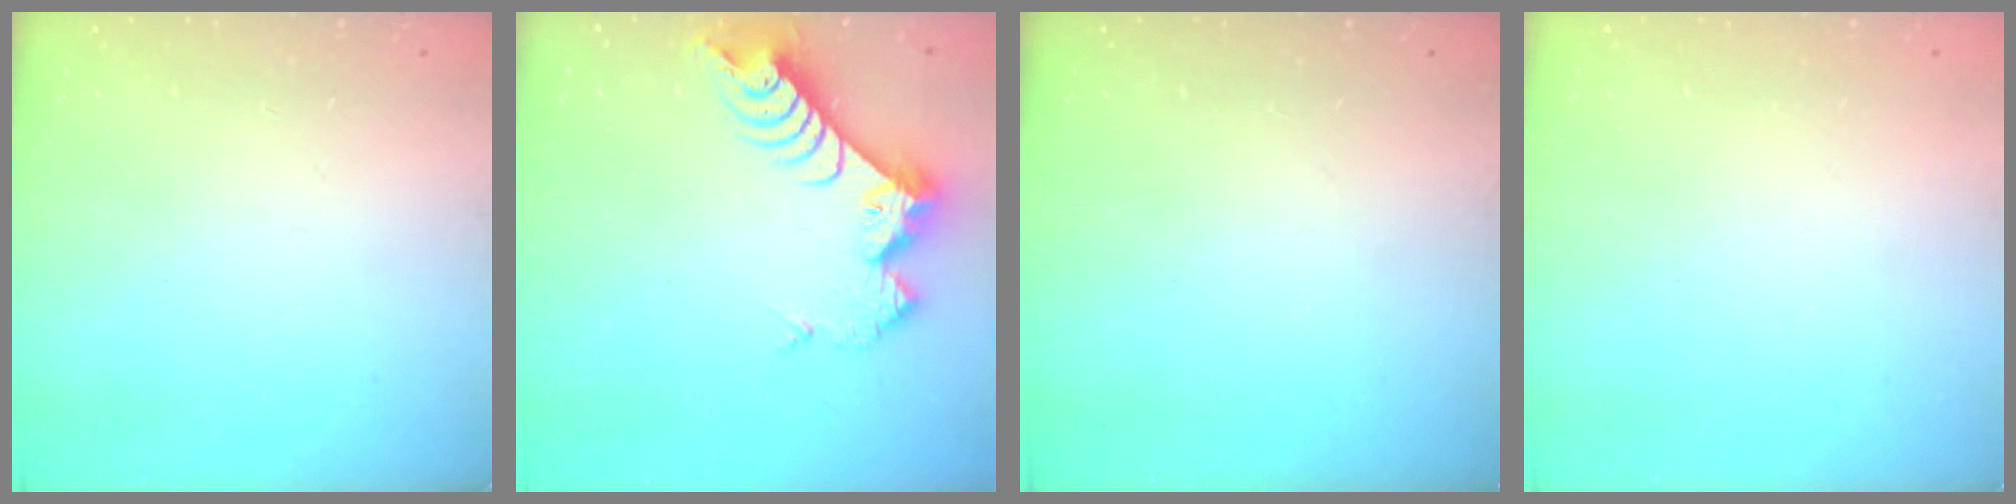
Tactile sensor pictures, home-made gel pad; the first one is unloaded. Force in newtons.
{"total": 9.4, "press": 9.4, "slide": 0.7}
{"total": 0.0}
{"total": 0.0}